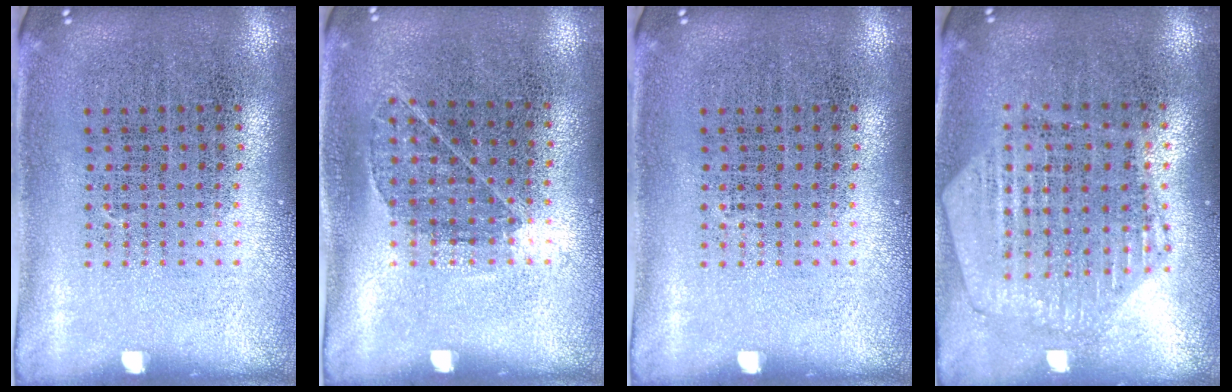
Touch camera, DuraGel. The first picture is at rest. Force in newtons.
{"total": 0.8, "press": 0.7, "slide": 0.5}
{"total": 0.0}
{"total": 1.2, "press": 1.2, "slide": 0.2}